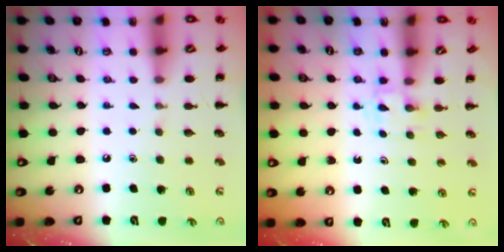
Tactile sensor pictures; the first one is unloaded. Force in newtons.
{"total": 2.2, "press": 1.9, "slide": 1.1}